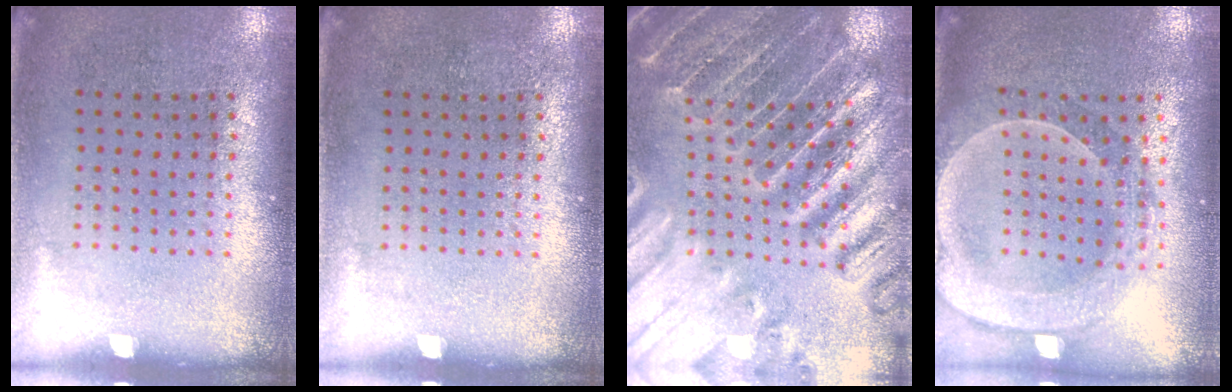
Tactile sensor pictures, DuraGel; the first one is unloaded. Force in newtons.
{"total": 0.0}
{"total": 4.1, "press": 3.9, "slide": 1.4}
{"total": 2.2, "press": 2.1, "slide": 0.8}